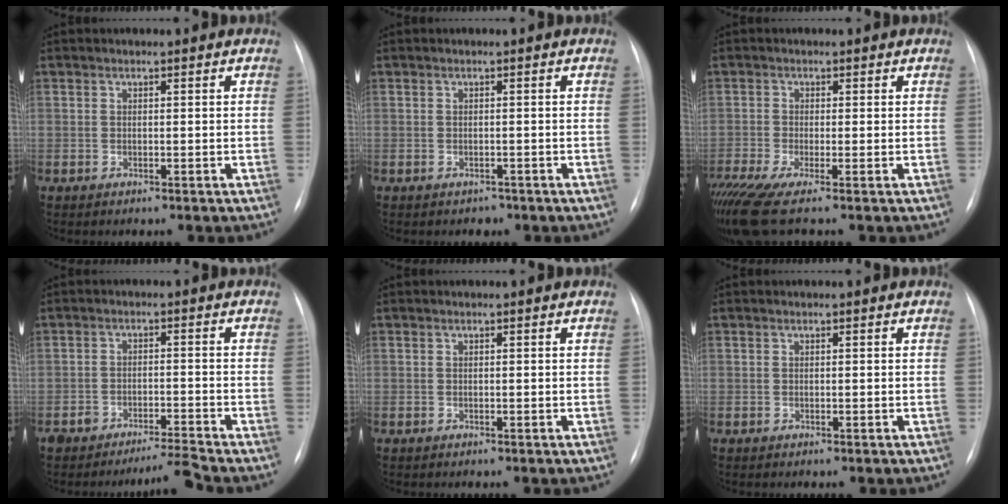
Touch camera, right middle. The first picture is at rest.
{"total": 1.1, "force": [-0.9, 0.8, 0.0], "torque": [-0.003, 0.002, -0.012]}
{"total": 6.6, "force": [-4.5, 0.3, 4.8], "torque": [-0.091, -0.022, -0.084]}
{"total": 3.8, "force": [-3.7, -0.7, 0.7], "torque": [-0.014, -0.005, -0.063]}
{"total": 0.0}
{"total": 0.0}